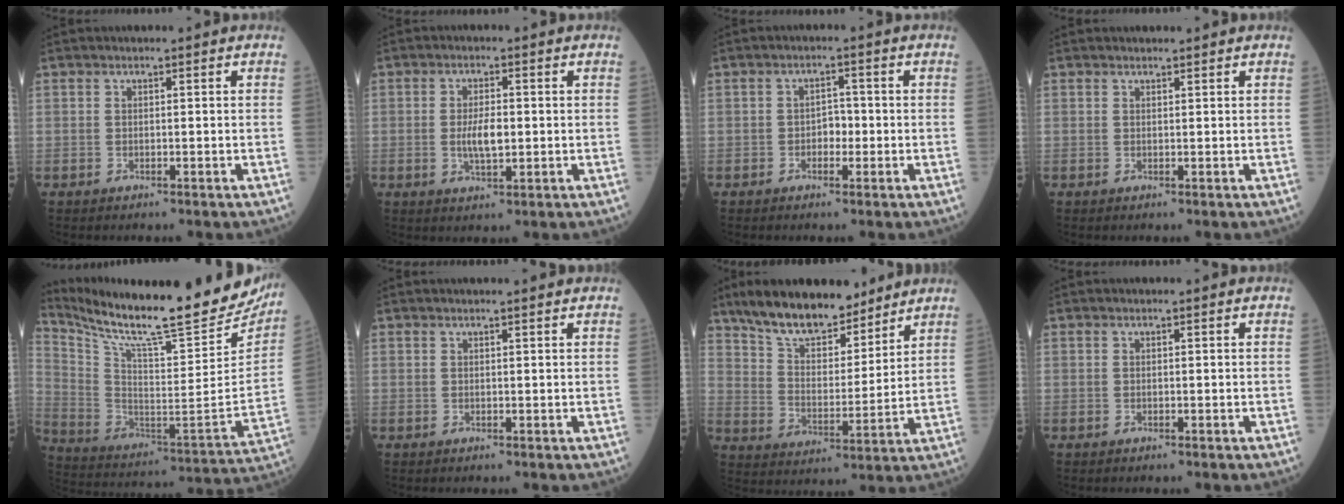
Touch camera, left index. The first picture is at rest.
{"total": 4.2, "force": [-0.1, 1.4, 3.9], "torque": [-0.081, -0.004, -0.002]}
{"total": 2.3, "force": [-0.5, 1.4, 1.6], "torque": [-0.018, 0.007, -0.011]}
{"total": 1.0, "force": [1.0, 0.2, 0.1], "torque": [-0.009, 0.004, 0.018]}
{"total": 29.8, "force": [26.4, 3.5, 13.3], "torque": [-0.243, -0.099, 0.377]}
{"total": 2.0, "force": [1.9, -0.1, 0.6], "torque": [-0.010, 0.005, 0.024]}
{"total": 14.4, "force": [11.8, 4.7, 6.6], "torque": [-0.109, 0.005, 0.206]}
{"total": 0.0}